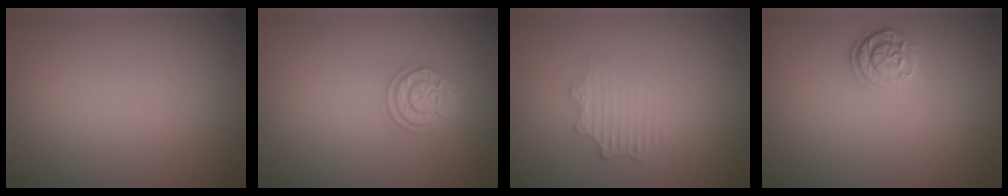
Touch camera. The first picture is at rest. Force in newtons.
{"total": 2.4, "press": 2.4, "slide": 0.4}
{"total": 2.2, "press": 2.2, "slide": 0.4}
{"total": 2.1, "press": 1.9, "slide": 0.9}